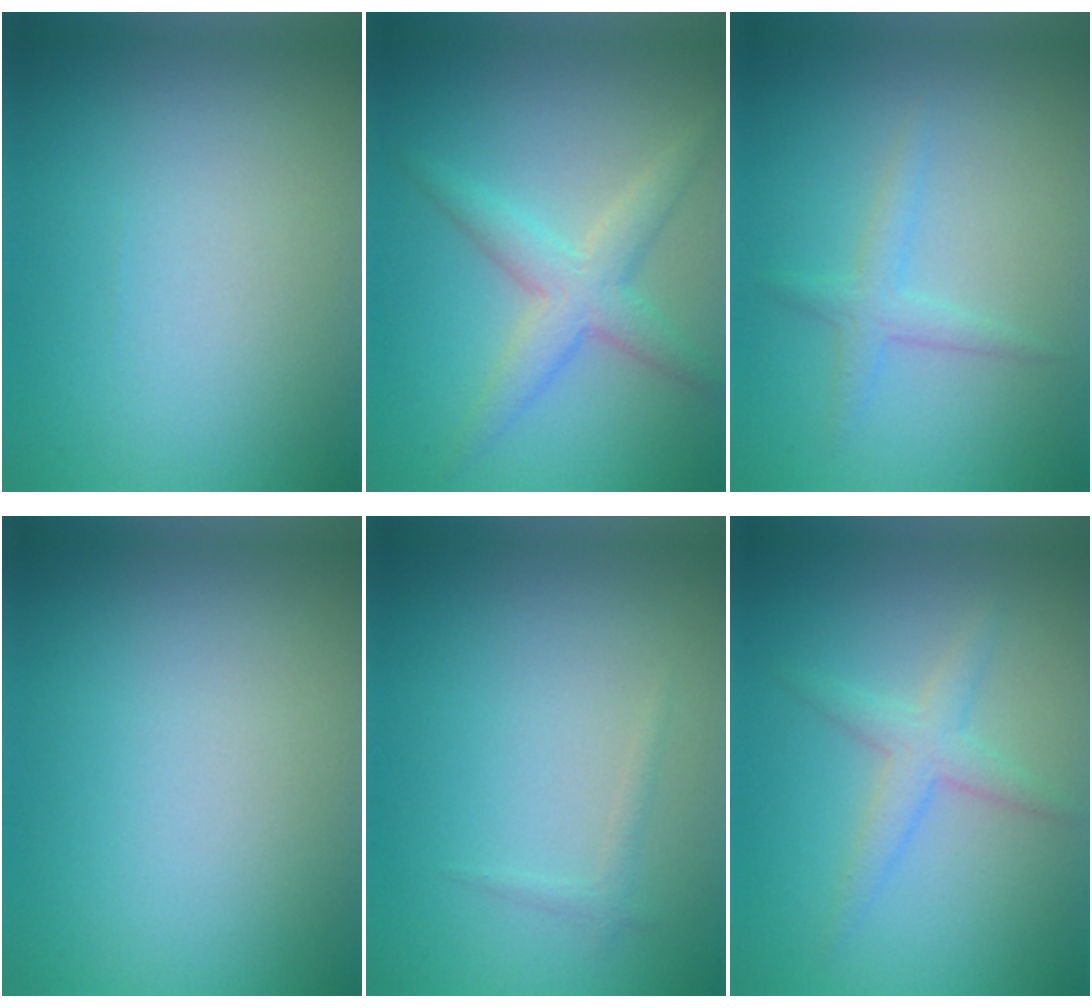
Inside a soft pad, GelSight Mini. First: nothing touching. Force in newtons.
{"total": 3.9, "press": 3.9, "slide": 0.2}
{"total": 1.8, "press": 1.8, "slide": 0.1}
{"total": 0.0}
{"total": 0.7, "press": 0.7, "slide": 0.1}
{"total": 2.5, "press": 2.5, "slide": 0.0}